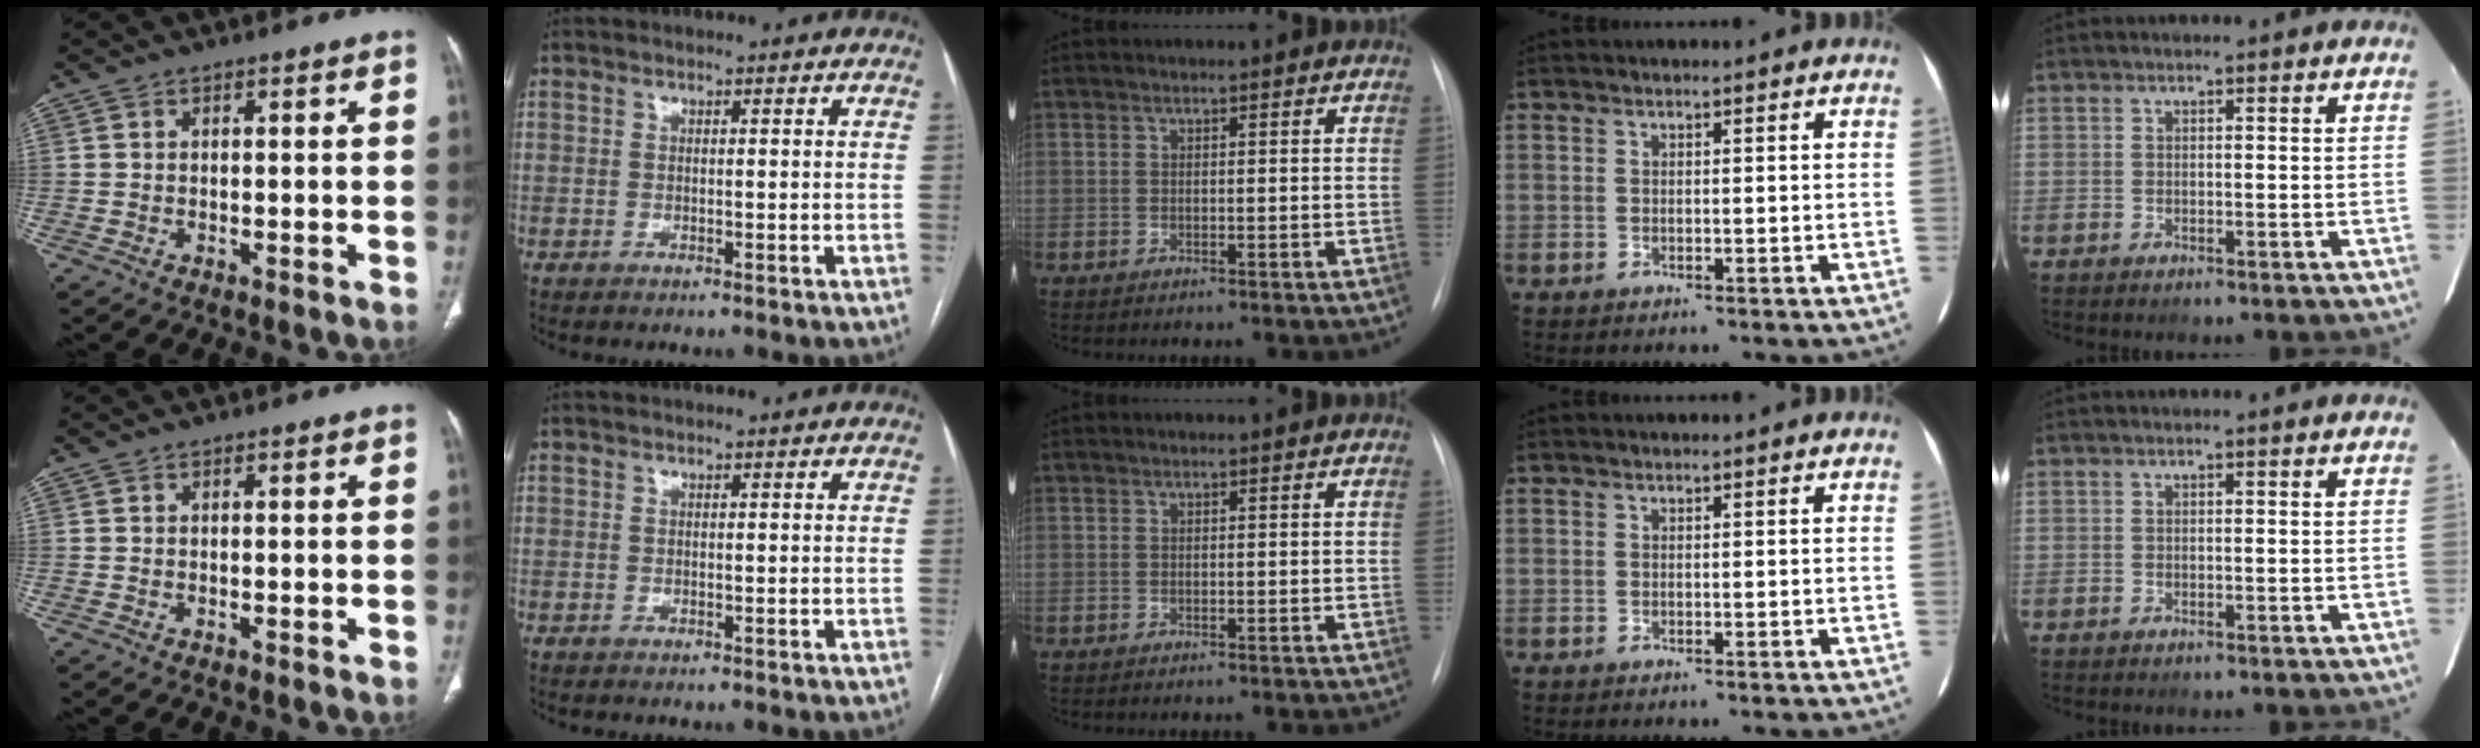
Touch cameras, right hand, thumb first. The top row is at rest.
{}